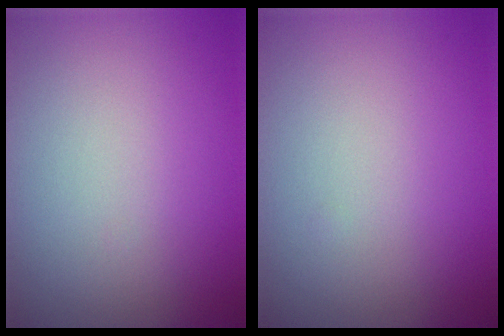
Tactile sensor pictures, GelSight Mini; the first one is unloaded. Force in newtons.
{"total": 0.0}